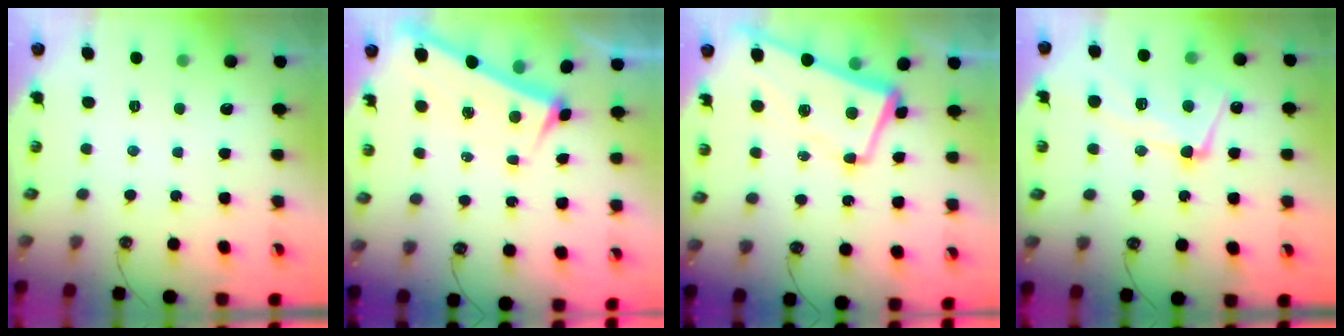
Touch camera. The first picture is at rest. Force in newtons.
{"total": 3.4, "press": 3.4, "slide": 0.3}
{"total": 2.8, "press": 2.3, "slide": 1.6}
{"total": 10.0, "press": 9.9, "slide": 1.0}